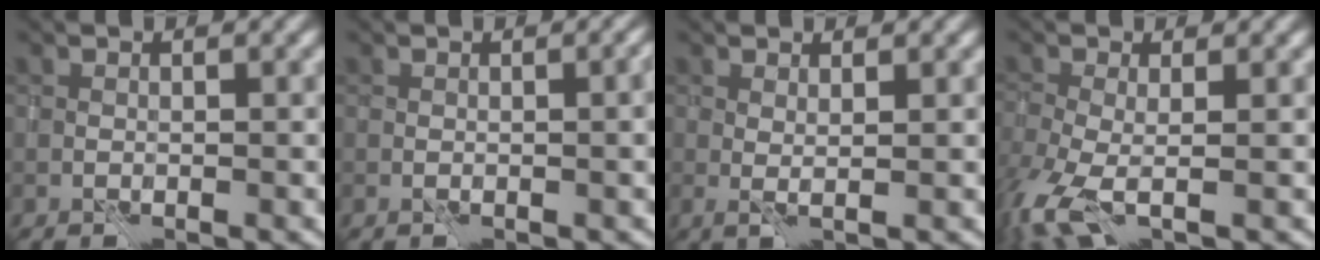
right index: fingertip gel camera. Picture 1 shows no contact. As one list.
[{"total": 2.9, "force": [-0.1, 1.2, 2.6], "torque": [-0.012, 0.002, 0.010]}, {"total": 1.4, "force": [1.3, -0.2, 0.5], "torque": [-0.008, -0.001, 0.019]}, {"total": 4.2, "force": [-2.2, 1.7, 3.2], "torque": [-0.086, -0.017, -0.053]}]